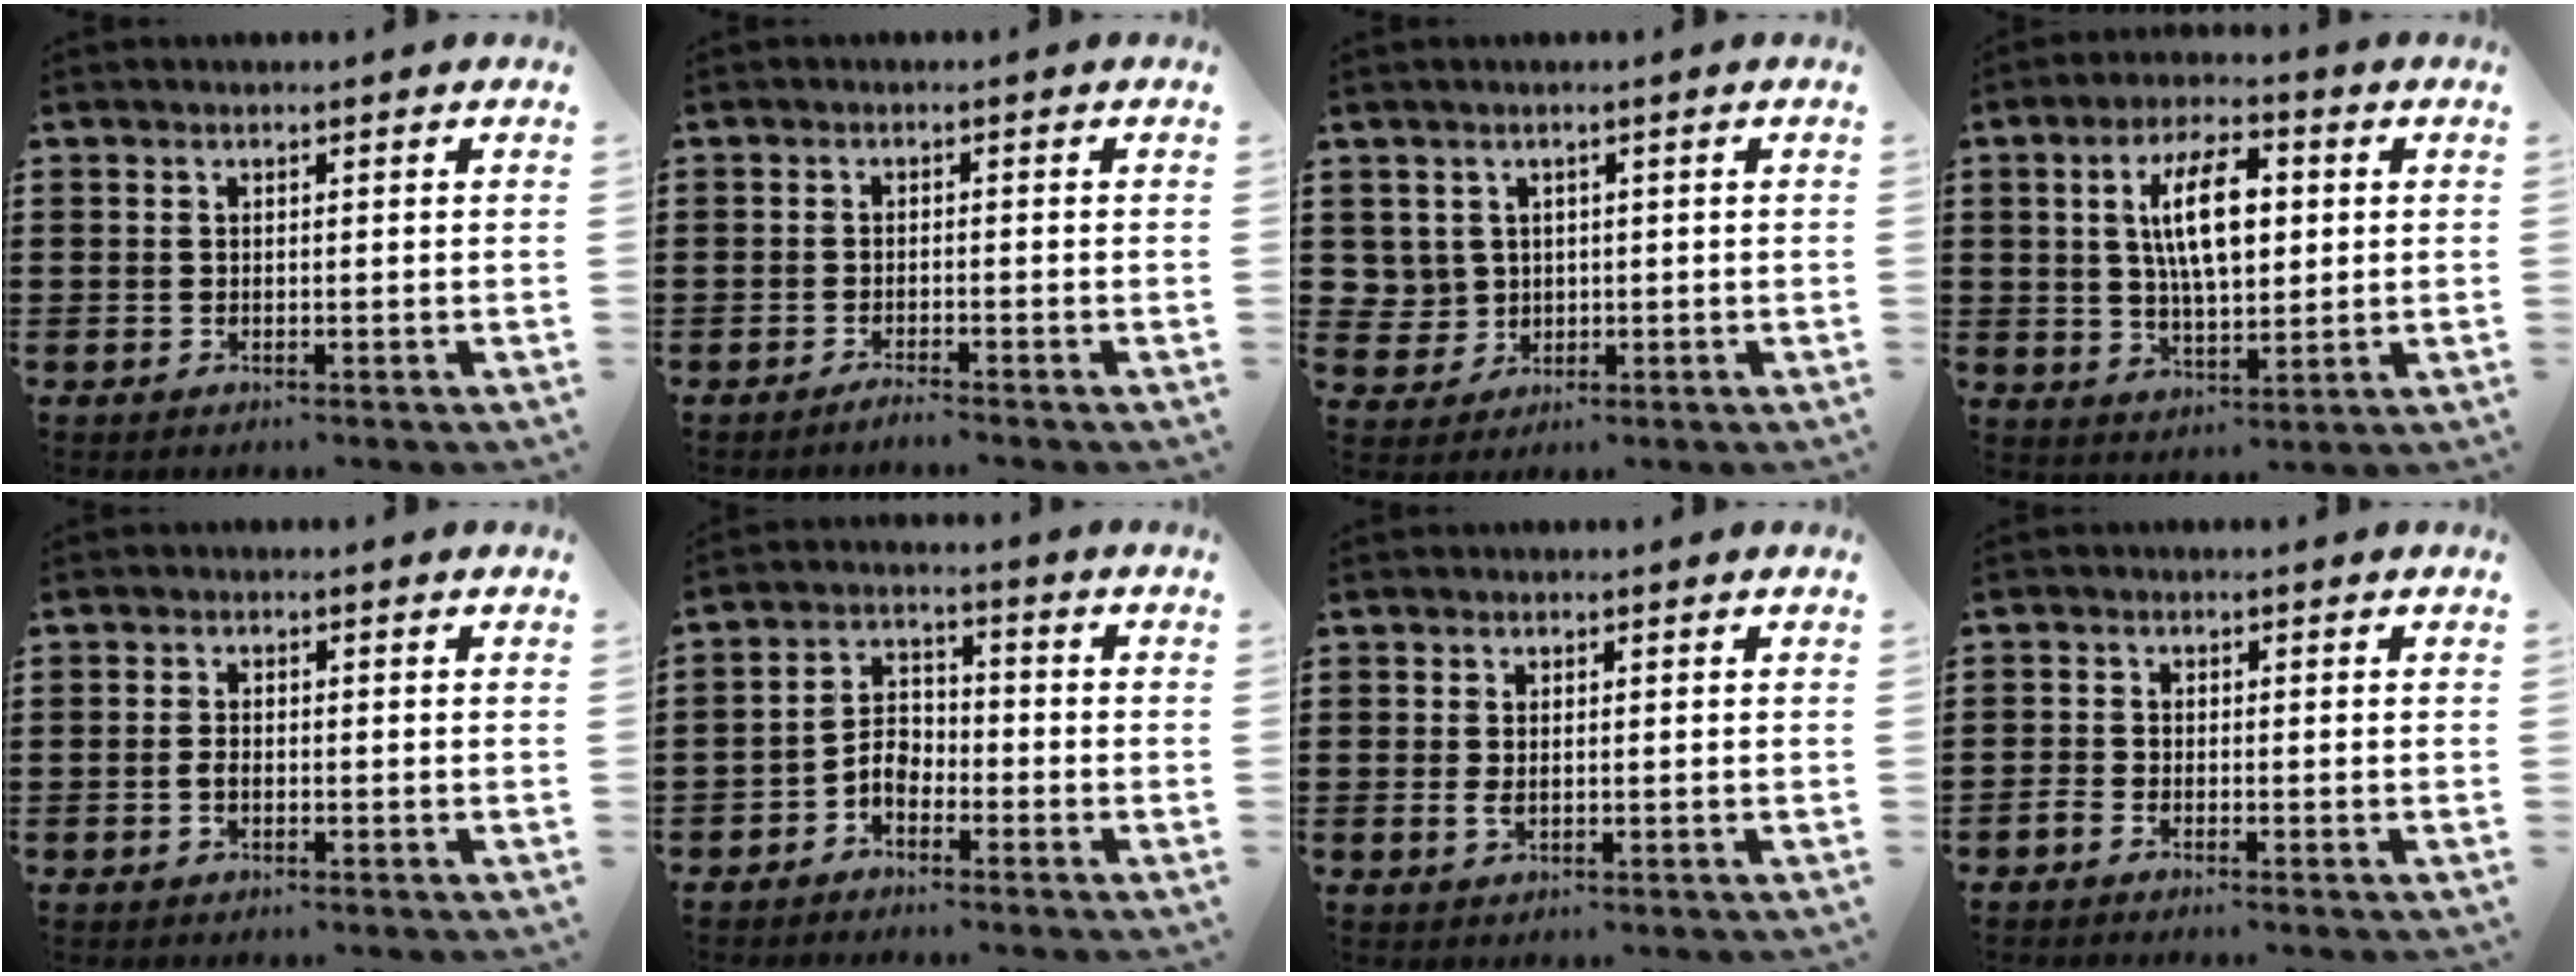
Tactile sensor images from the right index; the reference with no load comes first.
{"total": 1.5, "force": [-1.4, -0.1, 0.5], "torque": [-0.009, -0.002, -0.025]}
{"total": 3.1, "force": [0.8, 3.0, 0.3], "torque": [-0.021, 0.011, 0.014]}
{"total": 10.0, "force": [1.8, 4.1, 8.9], "torque": [-0.158, 0.010, 0.028]}
{"total": 1.7, "force": [-0.7, 0.8, 1.3], "torque": [-0.034, -0.004, -0.014]}
{"total": 4.1, "force": [-2.5, 2.5, 2.2], "torque": [-0.056, 0.005, -0.052]}
{"total": 1.5, "force": [-0.1, 0.6, 1.4], "torque": [-0.035, -0.003, -0.004]}
{"total": 0.6, "force": [-0.6, 0.1, 0.0], "torque": [0.000, 0.000, -0.012]}